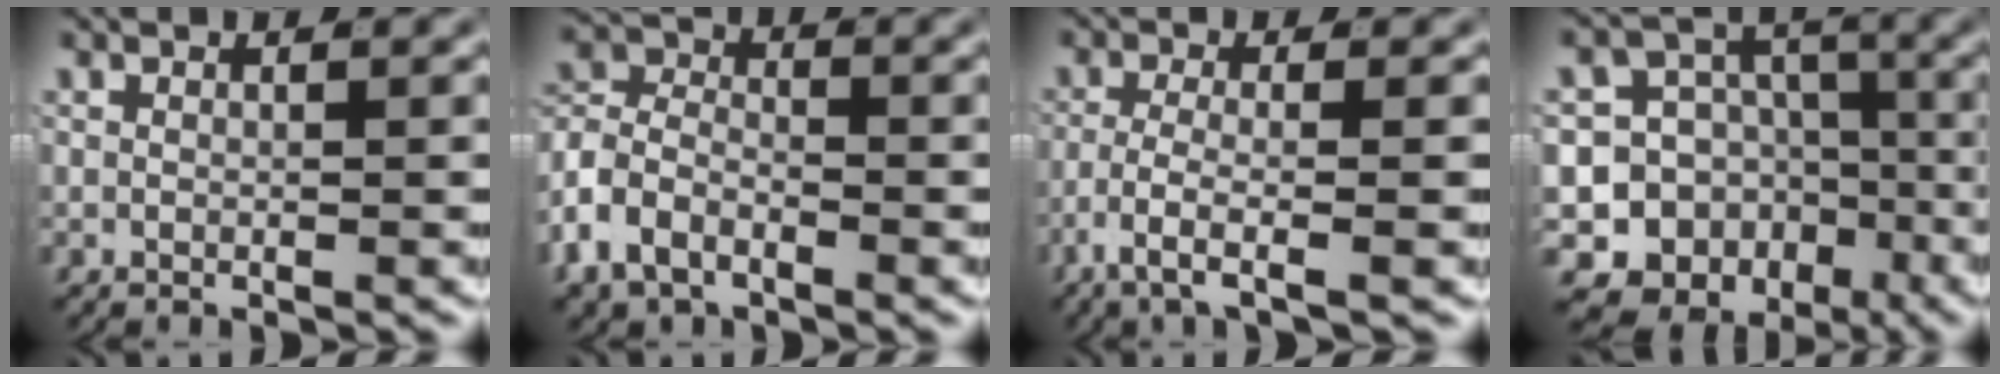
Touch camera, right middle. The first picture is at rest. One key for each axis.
{"total": 5.9, "fx": -1.7, "fy": 4.5, "fz": 3.4, "tx": -0.074, "ty": -0.013, "tz": -0.033}
{"total": 4.0, "fx": -2.0, "fy": 0.8, "fz": 3.4, "tx": -0.076, "ty": -0.015, "tz": -0.034}
{"total": 20.3, "fx": -9.0, "fy": 16.7, "fz": 7.3, "tx": -0.175, "ty": -0.101, "tz": -0.137}